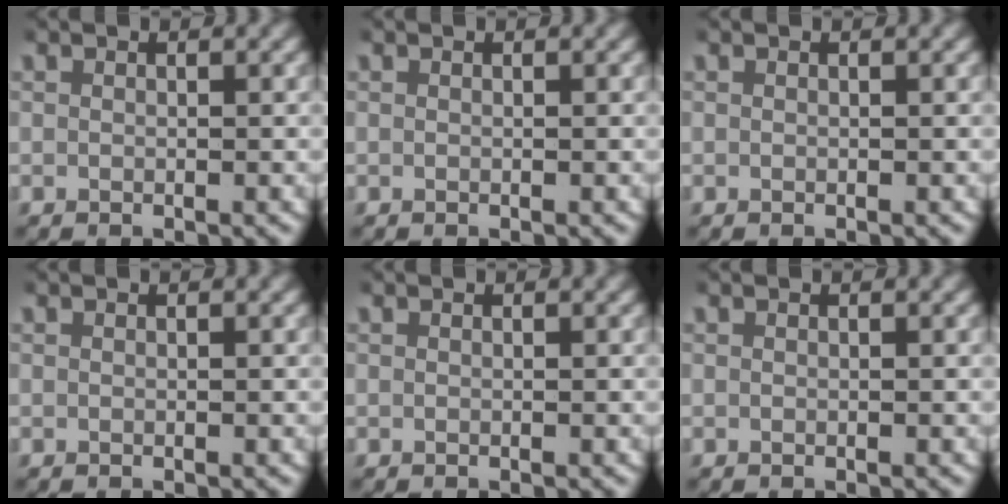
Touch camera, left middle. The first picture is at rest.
{"total": 0.0}
{"total": 0.0}
{"total": 0.0}
{"total": 0.0}
{"total": 0.0}